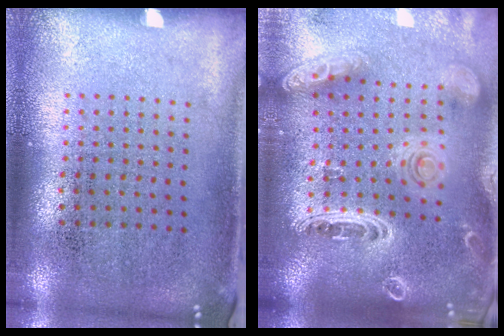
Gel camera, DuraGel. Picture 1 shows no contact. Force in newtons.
{"total": 2.8, "press": 2.4, "slide": 1.5}